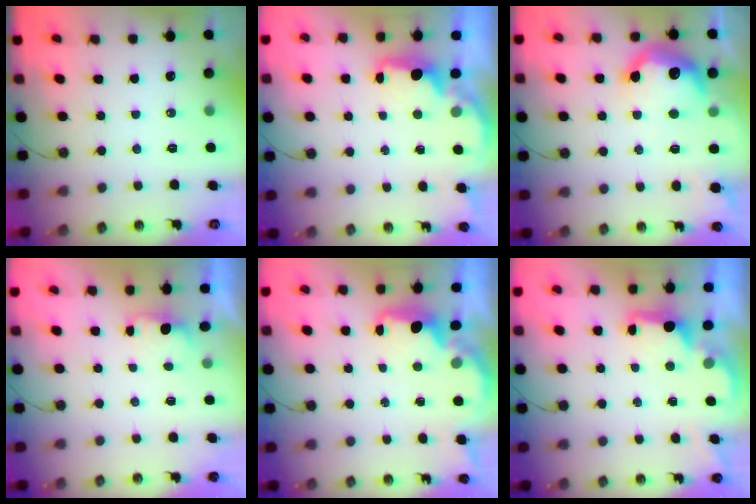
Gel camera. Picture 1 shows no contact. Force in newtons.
{"total": 2.3, "press": 2.1, "slide": 0.8}
{"total": 13.6, "press": 13.6, "slide": 0.9}
{"total": 1.0, "press": 0.7, "slide": 0.7}
{"total": 2.2, "press": 2.0, "slide": 0.8}
{"total": 2.1, "press": 1.9, "slide": 0.8}